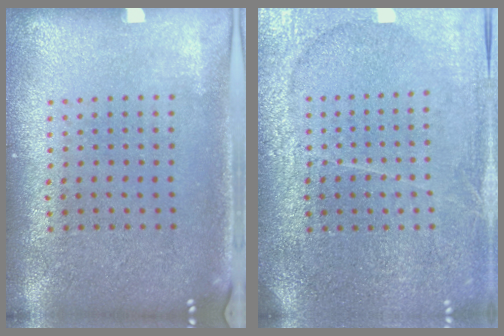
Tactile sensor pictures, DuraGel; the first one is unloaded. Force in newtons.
{"total": 3.8, "press": 3.4, "slide": 1.7}